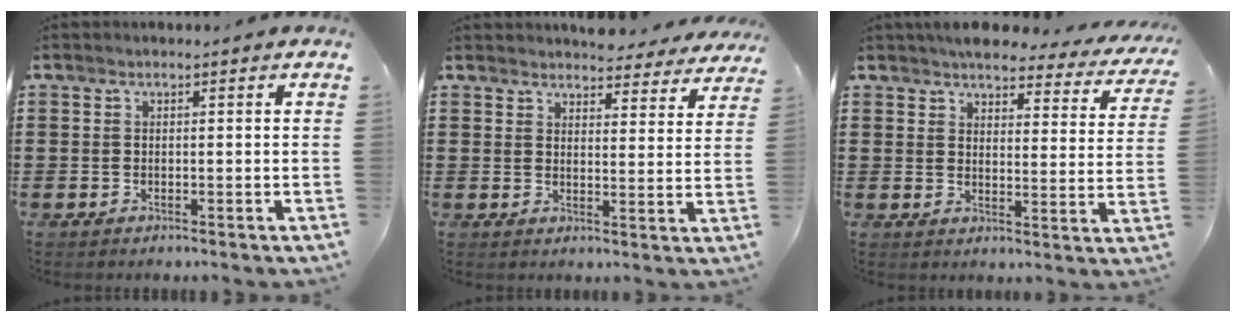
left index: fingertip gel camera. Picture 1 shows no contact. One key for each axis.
{"total": 4.1, "fx": 4.1, "fy": 0.4, "fz": 0.2, "tx": -0.012, "ty": -0.024, "tz": 0.074}
{"total": 4.8, "fx": 4.5, "fy": 1.0, "fz": 1.3, "tx": -0.039, "ty": -0.026, "tz": 0.076}